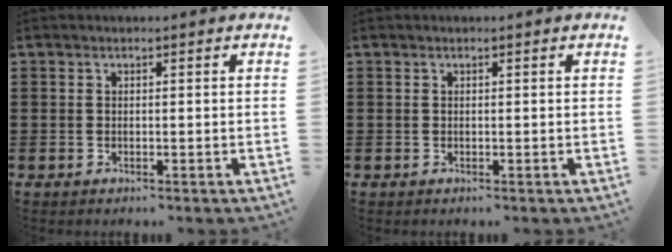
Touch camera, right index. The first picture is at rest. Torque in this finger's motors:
{"motor_torque": [0.05, 1.03, 0.01, 0.00]}